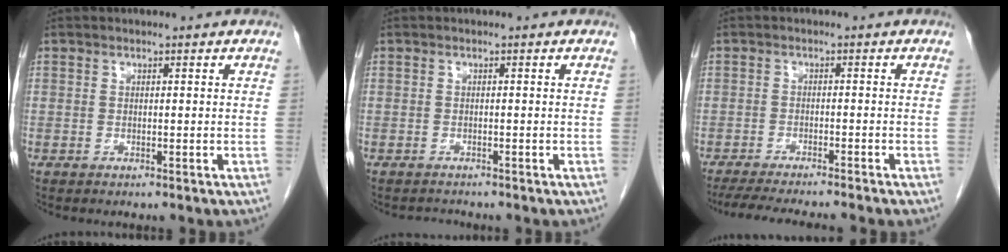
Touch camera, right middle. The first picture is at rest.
{"total": 0.9, "force": [-0.9, 0.1, -0.2], "torque": [0.001, -0.005, -0.013]}
{"total": 10.0, "force": [-8.8, -0.1, 4.7], "torque": [-0.055, -0.015, -0.133]}